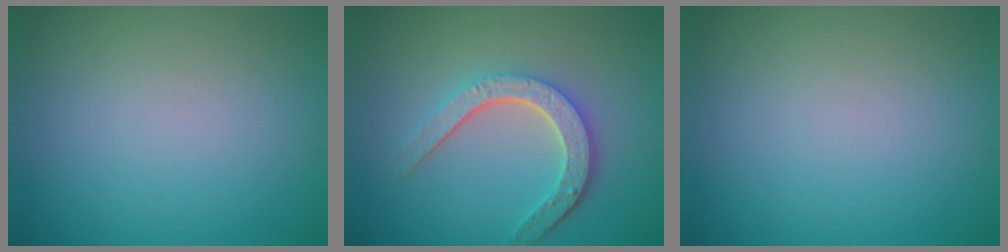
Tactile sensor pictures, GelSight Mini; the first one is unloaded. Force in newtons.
{"total": 4.5, "press": 3.5, "slide": 2.9}
{"total": 0.0}